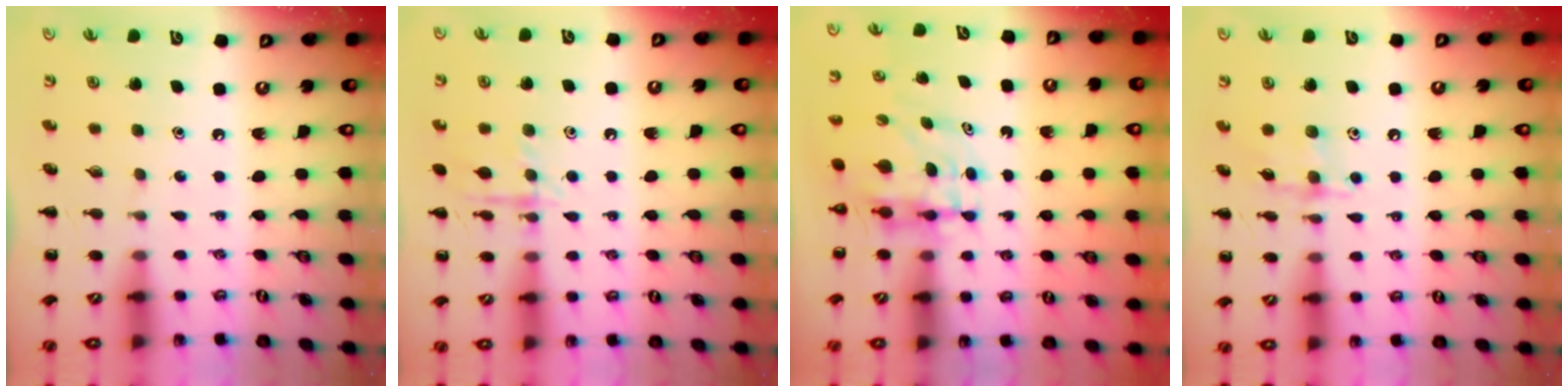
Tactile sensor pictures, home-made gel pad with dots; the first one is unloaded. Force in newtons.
{"total": 10.4, "press": 10.4, "slide": 0.6}
{"total": 5.3, "press": 5.3, "slide": 0.7}
{"total": 8.7, "press": 8.7, "slide": 0.7}